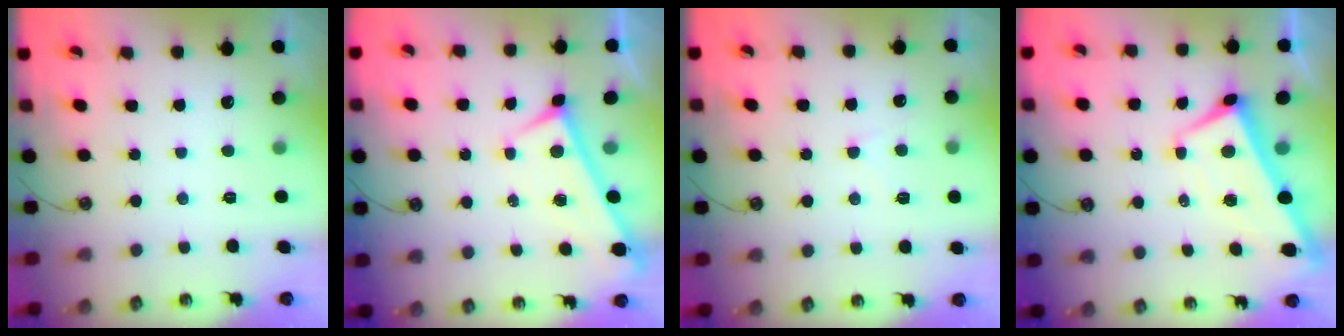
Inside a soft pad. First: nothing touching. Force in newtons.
{"total": 0.0}
{"total": 4.2, "press": 4.2, "slide": 0.4}
{"total": 4.7, "press": 4.6, "slide": 0.8}